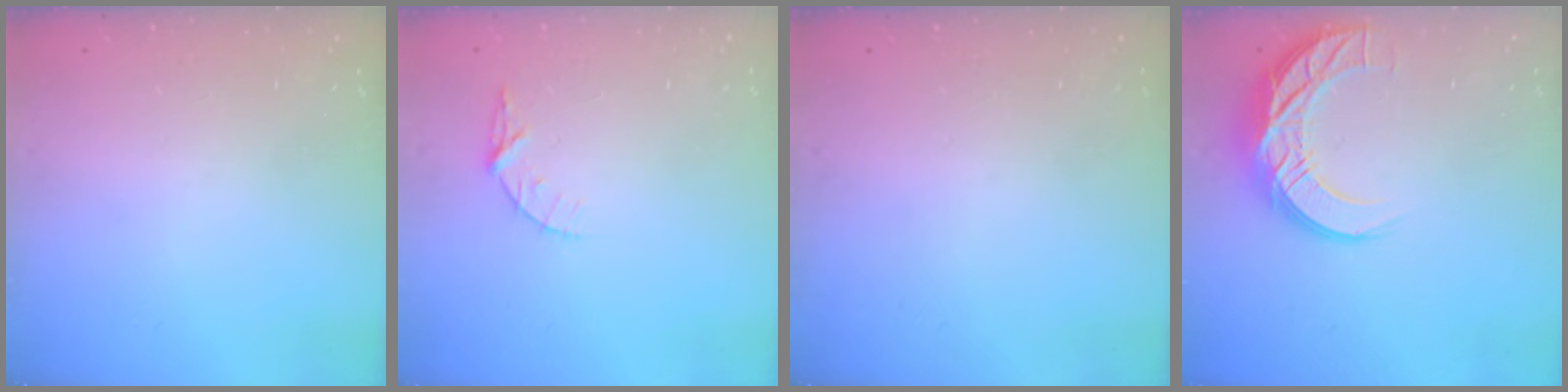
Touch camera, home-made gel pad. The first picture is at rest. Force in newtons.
{"total": 4.7, "press": 4.7, "slide": 0.5}
{"total": 0.0}
{"total": 13.7, "press": 13.7, "slide": 0.9}